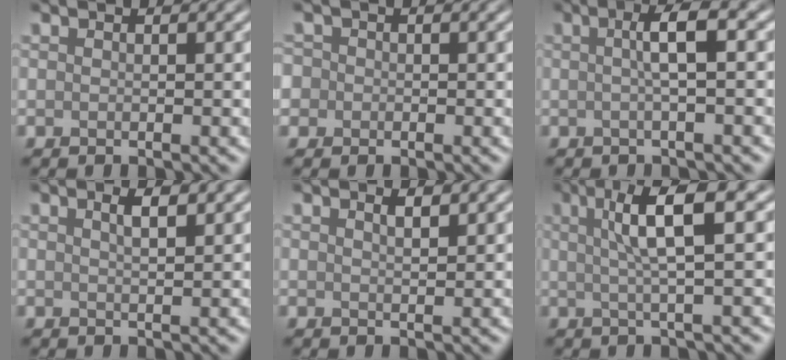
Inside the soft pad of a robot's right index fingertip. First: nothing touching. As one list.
[{"total": 2.3, "force": [0.0, 2.2, 0.6], "torque": [0.004, 0.012, -0.021]}, {"total": 3.3, "force": [0.3, 0.6, 3.3], "torque": [-0.052, 0.010, 0.000]}, {"total": 1.8, "force": [1.0, 0.5, 1.5], "torque": [-0.017, 0.005, 0.014]}, {"total": 1.3, "force": [0.9, 0.3, 0.9], "torque": [-0.013, 0.002, 0.014]}, {"total": 5.7, "force": [1.5, 1.0, 5.4], "torque": [-0.085, 0.010, 0.023]}]